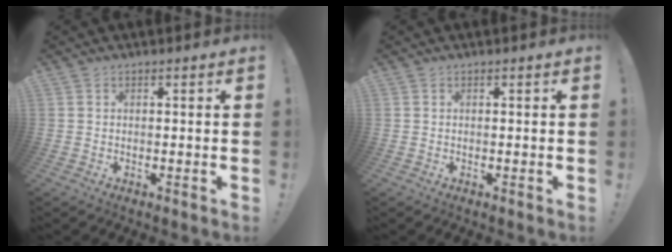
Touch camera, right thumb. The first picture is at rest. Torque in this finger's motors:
{"motor_torque": [-0.01, 0.01, 0.00, 0.00, 0.00]}